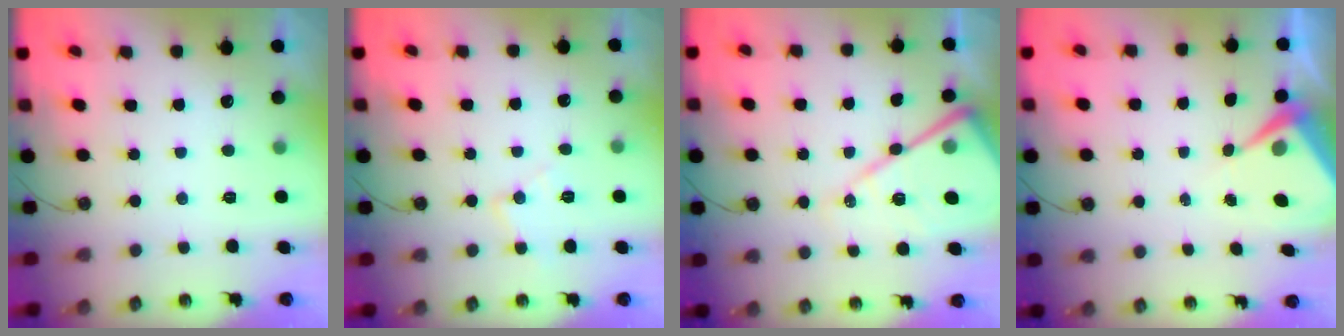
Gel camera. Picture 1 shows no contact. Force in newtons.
{"total": 8.0, "press": 8.0, "slide": 0.6}
{"total": 17.6, "press": 17.5, "slide": 1.6}
{"total": 5.7, "press": 5.7, "slide": 0.5}